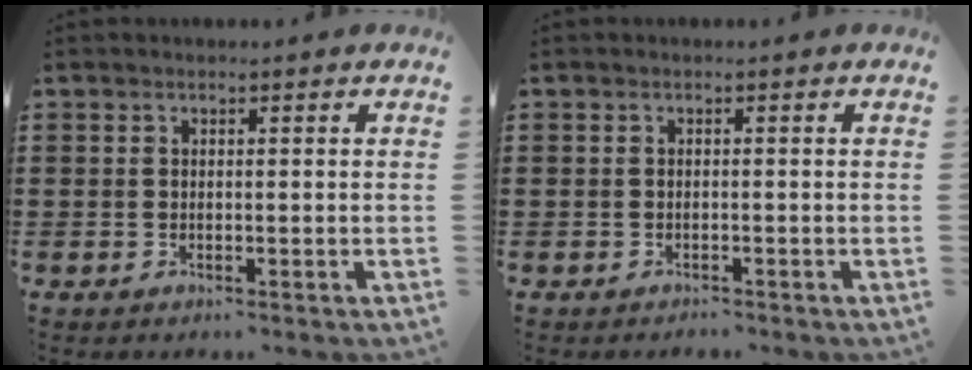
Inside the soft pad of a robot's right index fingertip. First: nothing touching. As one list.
[{"total": 0.9, "force": [-0.8, 0.3, -0.2], "torque": [0.001, 0.004, -0.020]}]